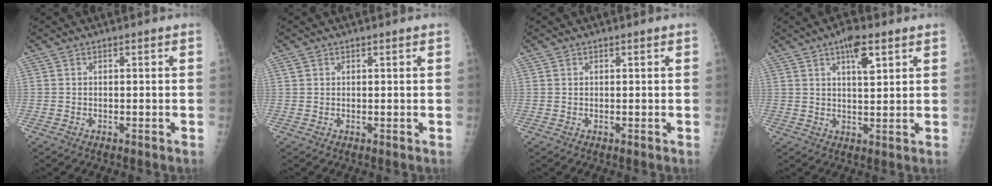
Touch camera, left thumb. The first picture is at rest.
{"total": 1.1, "force": [0.7, 0.6, 0.5], "torque": [-0.004, 0.000, 0.012]}
{"total": 0.0}
{"total": 6.1, "force": [3.2, 2.1, 4.7], "torque": [-0.063, -0.012, 0.048]}